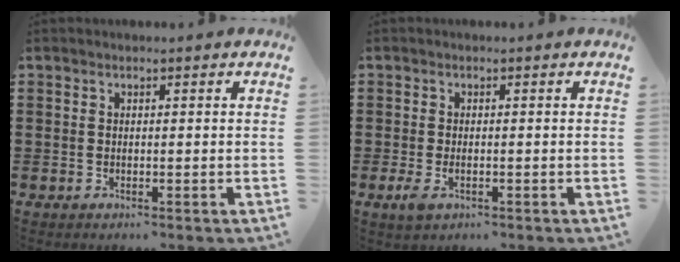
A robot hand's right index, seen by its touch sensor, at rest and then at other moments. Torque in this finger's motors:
{"motor_torque": [1.16, 0.98, 0.06, 0.06]}